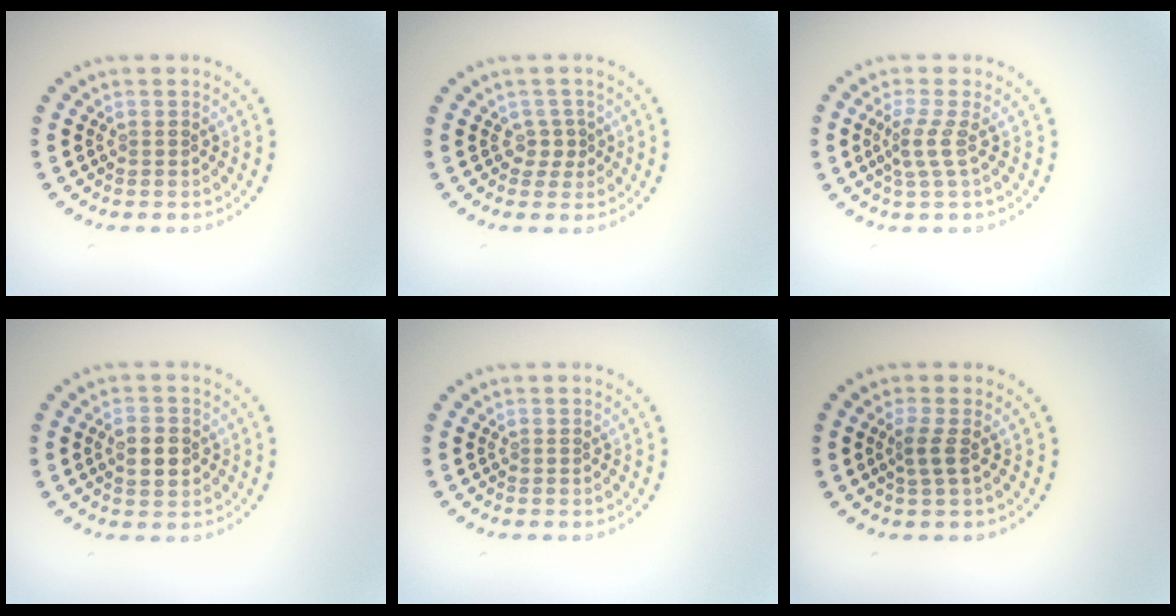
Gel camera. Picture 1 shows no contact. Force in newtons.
{"total": 1.5, "press": 1.1, "slide": 1.0}
{"total": 2.1, "press": 1.4, "slide": 1.6}
{"total": 2.9, "press": 2.9, "slide": 0.1}
{"total": 0.0}
{"total": 1.6, "press": 1.2, "slide": 1.0}